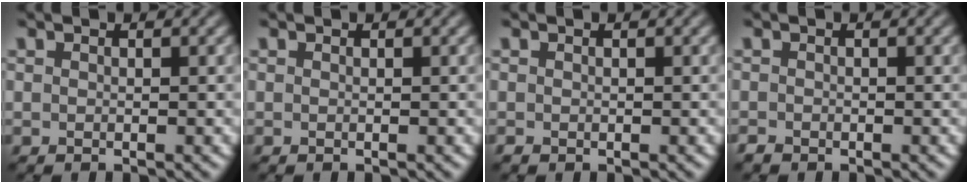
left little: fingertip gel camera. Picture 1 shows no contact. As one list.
[{"total": 0.0}, {"total": 0.5, "force": [-0.2, 0.5, 0.1], "torque": [0.003, -0.005, -0.003]}, {"total": 0.8, "force": [-0.6, 0.6, 0.1], "torque": [0.001, -0.005, -0.011]}]